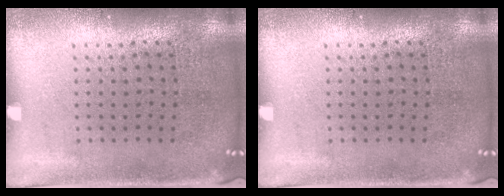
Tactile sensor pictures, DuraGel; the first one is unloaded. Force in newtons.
{"total": 0.0}